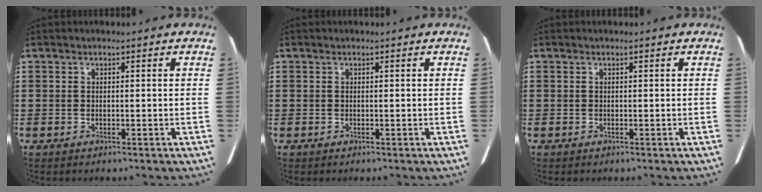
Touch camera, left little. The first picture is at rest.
{"total": 0.0}
{"total": 0.0}